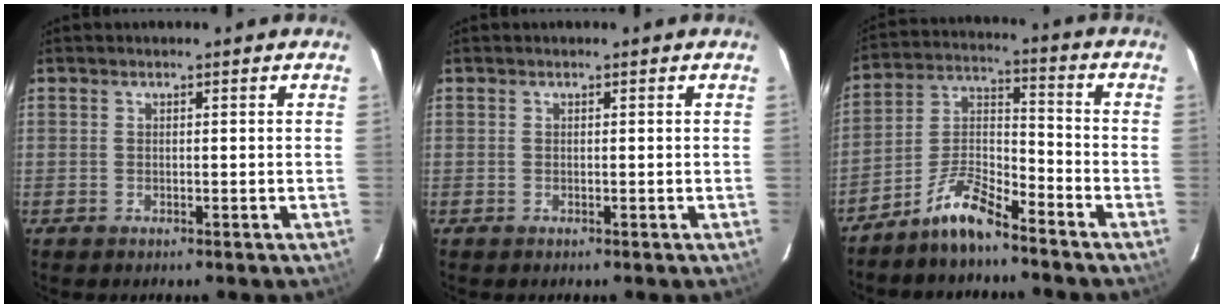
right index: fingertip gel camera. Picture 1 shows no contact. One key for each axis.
{"total": 0.0}
{"total": 9.2, "fx": -7.5, "fy": 2.0, "fz": 4.9, "tx": -0.116, "ty": 0.027, "tz": -0.148}